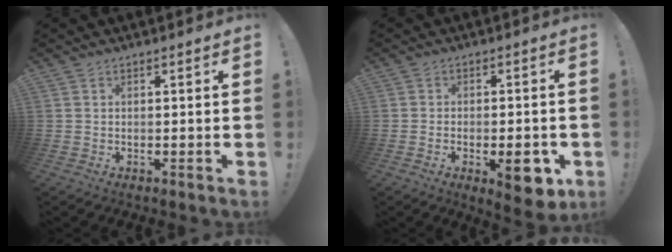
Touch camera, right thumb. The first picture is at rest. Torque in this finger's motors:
{"motor_torque": [0.05, 0.10, -0.02, 0.18, -0.10]}